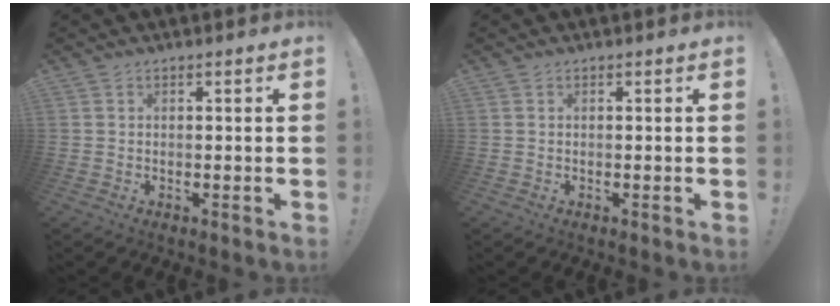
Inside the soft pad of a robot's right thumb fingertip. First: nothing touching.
{"total": 0.0}